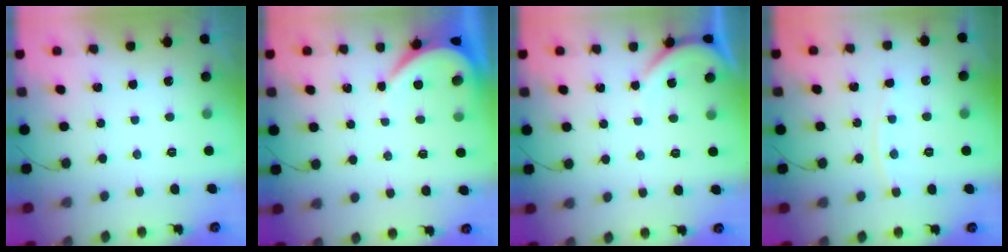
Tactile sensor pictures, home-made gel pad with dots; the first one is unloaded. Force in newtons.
{"total": 3.9, "press": 3.9, "slide": 0.5}
{"total": 3.1, "press": 3.1, "slide": 0.3}
{"total": 4.8, "press": 4.8, "slide": 0.6}